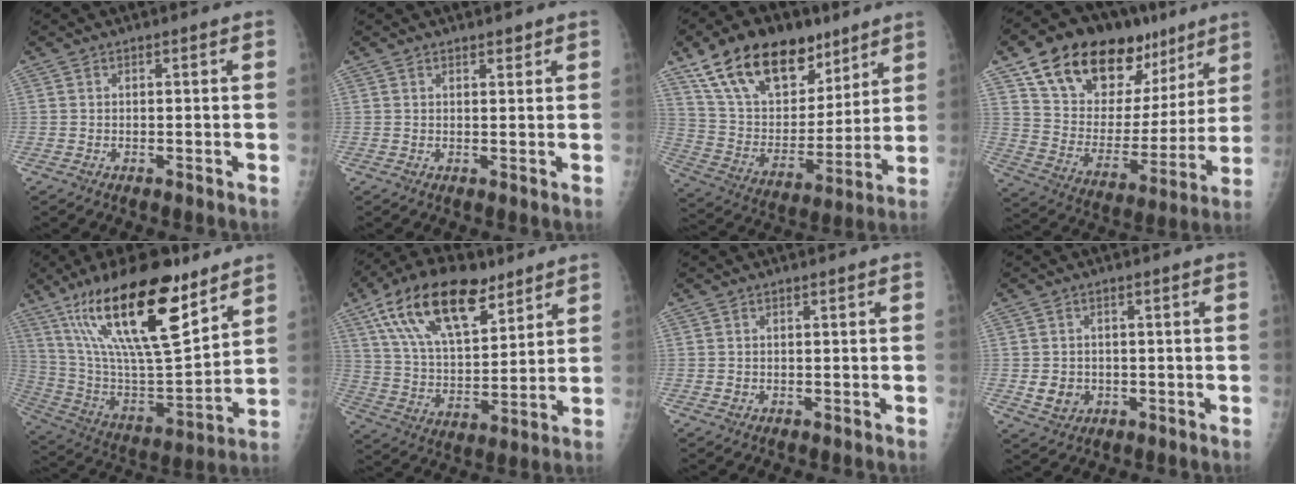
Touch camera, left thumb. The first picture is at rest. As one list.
[{"total": 1.3, "force": [1.0, 0.6, 0.6], "torque": [-0.001, -0.007, 0.014]}, {"total": 23.2, "force": [14.8, 12.8, 12.5], "torque": [-0.180, -0.038, 0.265]}, {"total": 26.2, "force": [15.5, 14.0, 15.7], "torque": [-0.206, -0.027, 0.260]}, {"total": 27.0, "force": [16.1, 8.6, 19.9], "torque": [-0.334, -0.057, 0.286]}, {"total": 20.7, "force": [11.8, 9.8, 13.9], "torque": [-0.219, -0.030, 0.214]}, {"total": 0.5, "force": [0.0, 0.5, 0.2], "torque": [0.001, 0.001, 0.000]}, {"total": 4.2, "force": [-0.6, 3.7, 1.9], "torque": [-0.018, 0.002, 0.000]}]